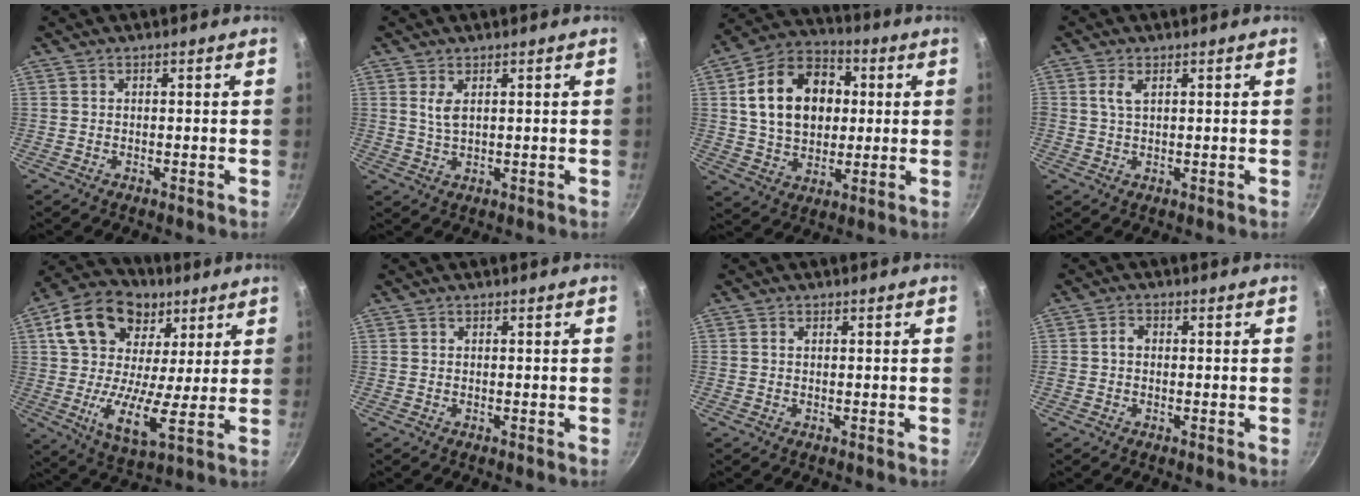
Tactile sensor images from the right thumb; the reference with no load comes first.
{"total": 2.9, "force": [1.1, 1.2, 2.4], "torque": [-0.046, -0.011, 0.025]}
{"total": 17.9, "force": [2.9, 13.0, 11.9], "torque": [-0.168, 0.018, 0.044]}
{"total": 2.7, "force": [1.0, 1.4, 2.1], "torque": [-0.042, -0.002, 0.020]}
{"total": 19.6, "force": [6.9, 13.0, 13.0], "torque": [-0.212, -0.011, 0.103]}
{"total": 0.0}
{"total": 1.1, "force": [0.4, 0.6, 0.9], "torque": [-0.016, 0.001, 0.007]}
{"total": 1.9, "force": [-0.1, 1.6, 1.2], "torque": [-0.017, 0.009, -0.004]}